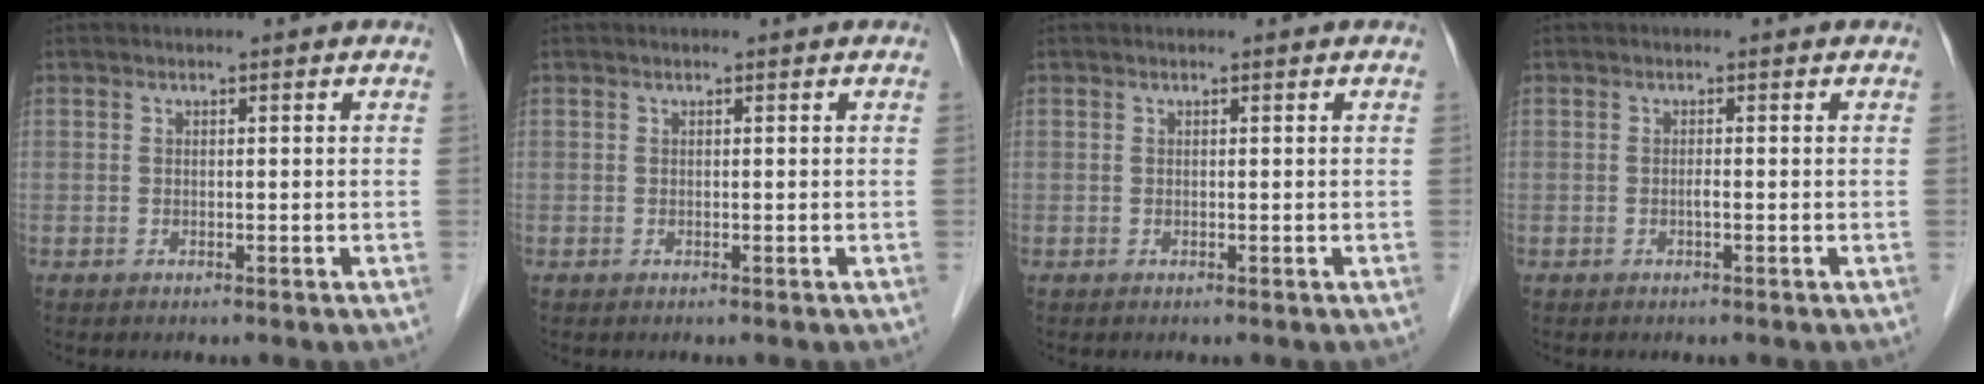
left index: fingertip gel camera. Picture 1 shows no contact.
{"total": 0.0}
{"total": 0.0}
{"total": 0.5, "force": [-0.1, -0.2, 0.5], "torque": [-0.008, 0.000, -0.004]}